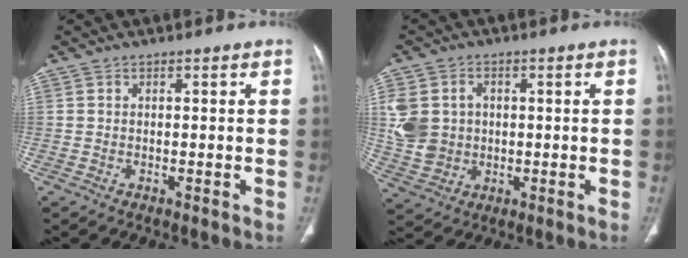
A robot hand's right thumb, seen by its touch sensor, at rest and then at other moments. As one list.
[{"total": 10.0, "force": [1.1, 8.5, 5.2], "torque": [-0.097, 0.006, 0.034]}]